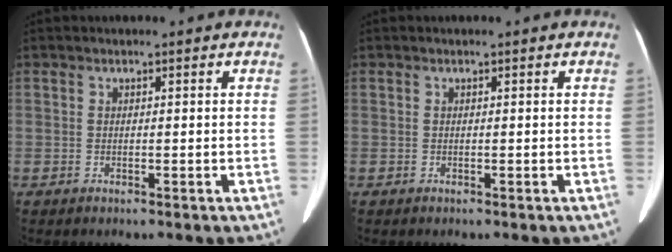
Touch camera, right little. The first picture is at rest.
{"total": 0.0}